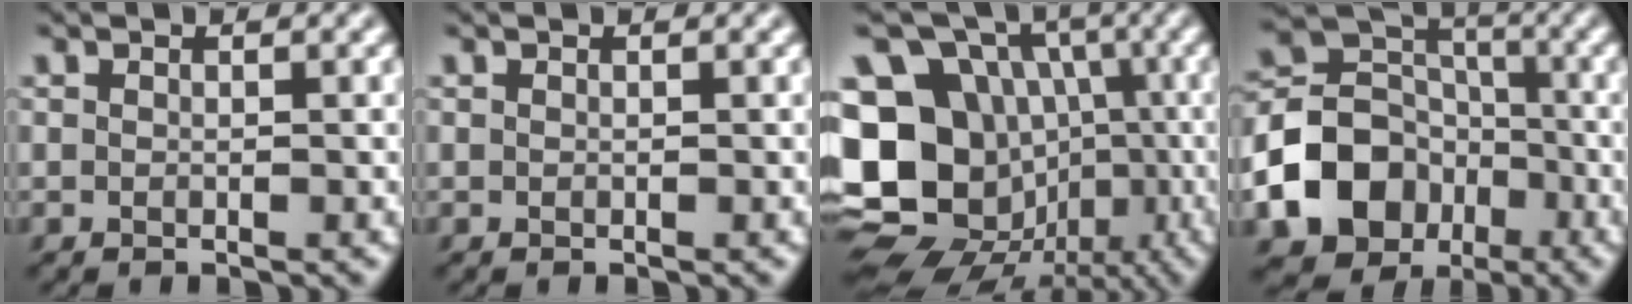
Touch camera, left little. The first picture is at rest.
{"total": 0.0}
{"total": 21.4, "force": [-3.0, 19.1, 9.0], "torque": [-0.198, 0.001, -0.070]}
{"total": 10.9, "force": [-4.3, 8.7, 5.0], "torque": [-0.102, -0.001, -0.092]}